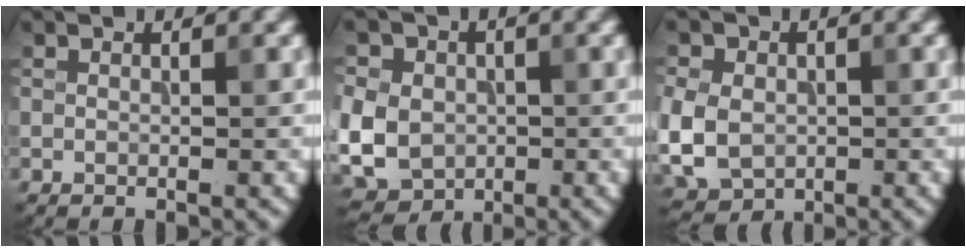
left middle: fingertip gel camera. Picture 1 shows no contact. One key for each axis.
{"total": 8.8, "fx": -0.8, "fy": 7.8, "fz": 4.1, "tx": -0.095, "ty": 0.002, "tz": -0.047}
{"total": 7.9, "fx": -1.0, "fy": 6.7, "fz": 4.2, "tx": -0.096, "ty": -0.007, "tz": -0.038}